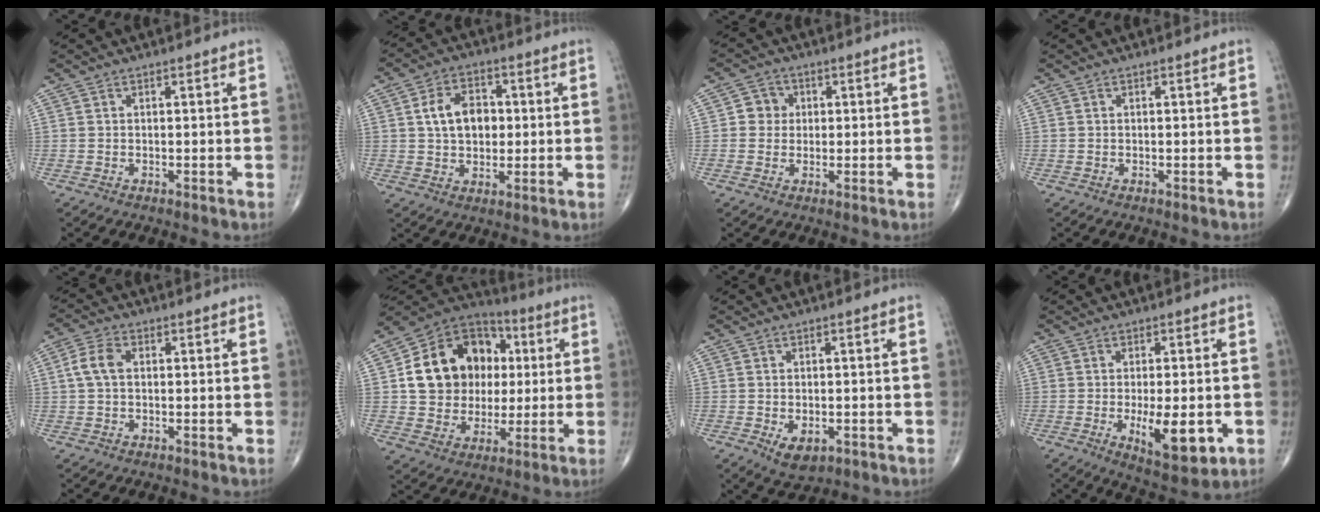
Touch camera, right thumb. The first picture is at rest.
{"total": 9.3, "force": [1.1, 6.5, 6.6], "torque": [-0.086, 0.008, 0.017]}
{"total": 4.0, "force": [0.5, 3.8, 1.1], "torque": [0.010, 0.006, 0.001]}
{"total": 0.0}
{"total": 4.9, "force": [0.6, 3.1, 3.7], "torque": [-0.083, 0.013, 0.007]}
{"total": 19.3, "force": [2.8, 15.7, 10.9], "torque": [-0.144, 0.020, 0.054]}
{"total": 4.9, "force": [-1.6, 3.0, 3.5], "torque": [-0.047, -0.001, -0.013]}
{"total": 11.1, "force": [-2.6, 4.3, 9.9], "torque": [-0.131, -0.017, -0.031]}